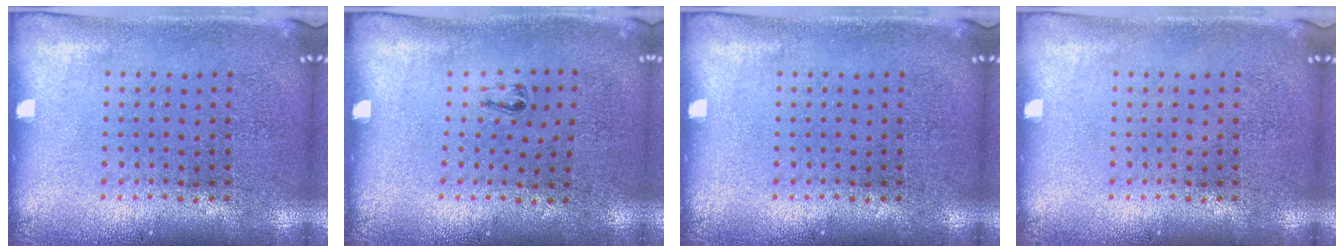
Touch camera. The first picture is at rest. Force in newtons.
{"total": 0.5, "press": 0.3, "slide": 0.5}
{"total": 0.0}
{"total": 0.0}